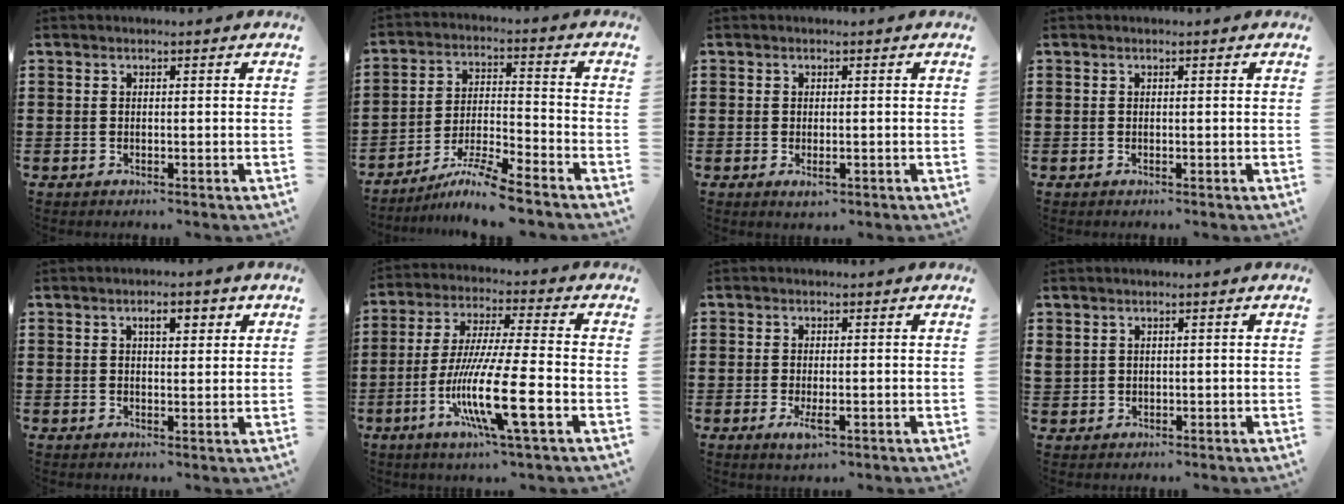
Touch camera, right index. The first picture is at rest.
{"total": 7.4, "force": [-6.5, -0.2, 3.6], "torque": [-0.076, -0.011, -0.126]}
{"total": 1.3, "force": [-0.4, 0.4, 1.2], "torque": [-0.023, -0.004, -0.006]}
{"total": 0.0}
{"total": 3.1, "force": [1.3, 1.2, 2.5], "torque": [-0.037, 0.002, 0.016]}
{"total": 15.4, "force": [-5.3, 1.8, 14.3], "torque": [-0.294, -0.014, -0.103]}
{"total": 2.2, "force": [-0.7, 0.6, 2.0], "torque": [-0.048, -0.008, -0.016]}
{"total": 1.3, "force": [1.0, 0.8, 0.2], "torque": [-0.007, 0.003, 0.021]}